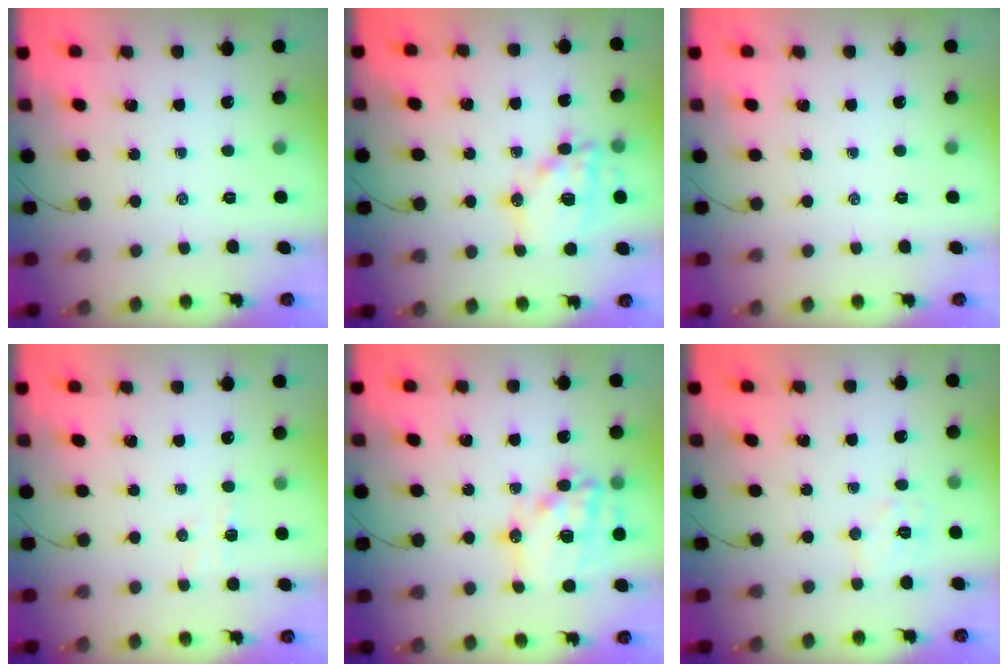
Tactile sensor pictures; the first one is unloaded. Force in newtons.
{"total": 13.5, "press": 13.4, "slide": 2.2}
{"total": 0.0}
{"total": 4.5, "press": 4.4, "slide": 1.0}
{"total": 16.6, "press": 16.2, "slide": 3.7}
{"total": 6.1, "press": 6.0, "slide": 1.0}